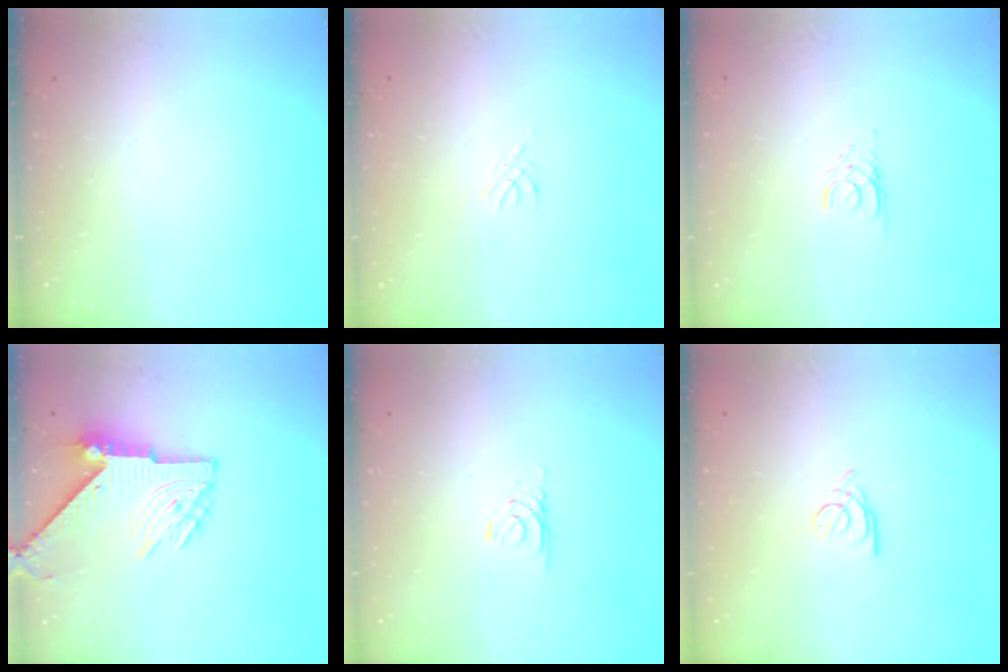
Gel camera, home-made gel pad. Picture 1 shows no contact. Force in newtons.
{"total": 2.8, "press": 2.7, "slide": 0.6}
{"total": 2.6, "press": 2.6, "slide": 0.2}
{"total": 9.8, "press": 9.7, "slide": 1.3}
{"total": 2.1, "press": 2.1, "slide": 0.2}
{"total": 3.0, "press": 2.9, "slide": 0.5}